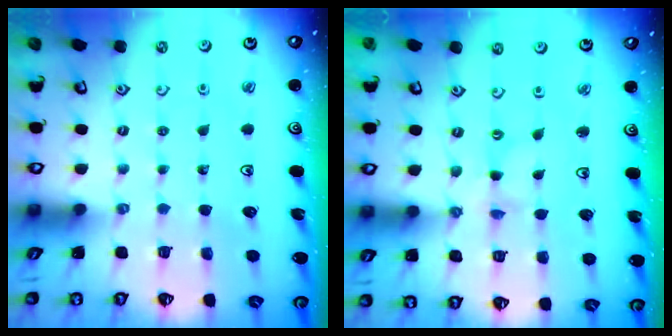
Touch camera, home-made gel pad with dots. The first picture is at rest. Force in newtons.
{"total": 0.0}